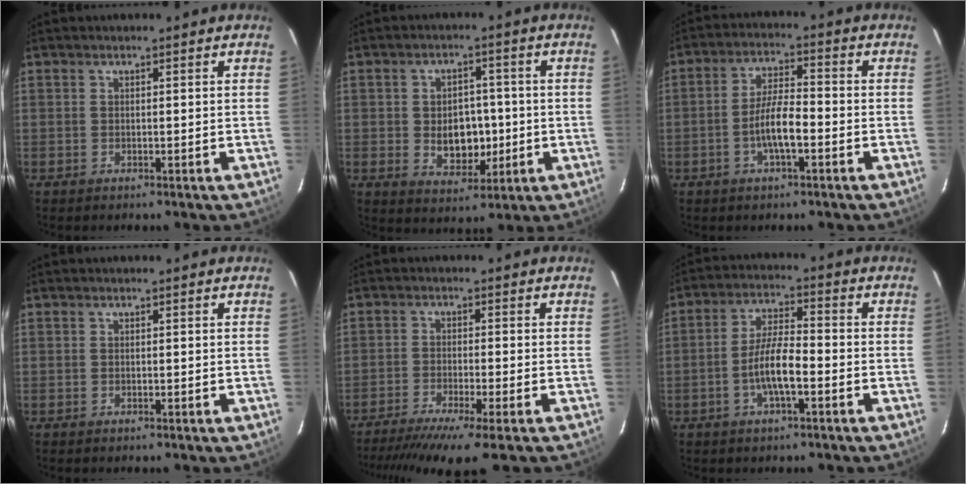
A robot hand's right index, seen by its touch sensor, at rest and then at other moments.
{"total": 7.9, "force": [-0.8, 5.8, 5.2], "torque": [-0.096, 0.002, 0.003]}
{"total": 6.6, "force": [-2.5, 1.6, 5.9], "torque": [-0.117, 0.005, -0.044]}
{"total": 0.0}
{"total": 11.7, "force": [-9.2, -0.1, 7.2], "torque": [-0.148, -0.032, -0.148]}
{"total": 7.2, "force": [-2.7, 1.7, 6.5], "torque": [-0.130, 0.004, -0.049]}